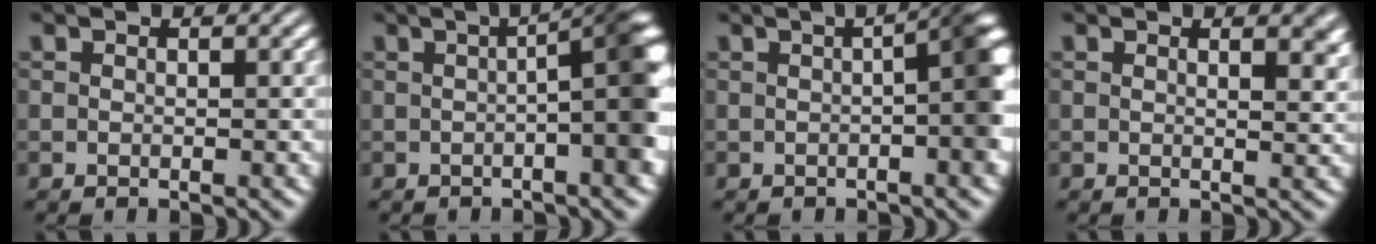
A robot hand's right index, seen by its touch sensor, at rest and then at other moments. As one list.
[{"total": 7.3, "force": [-0.1, 1.5, 7.2], "torque": [-0.059, 0.009, -0.008]}, {"total": 7.1, "force": [0.3, 2.1, 6.8], "torque": [-0.045, 0.023, -0.006]}, {"total": 2.2, "force": [1.4, -0.2, 1.7], "torque": [-0.013, -0.006, 0.022]}]